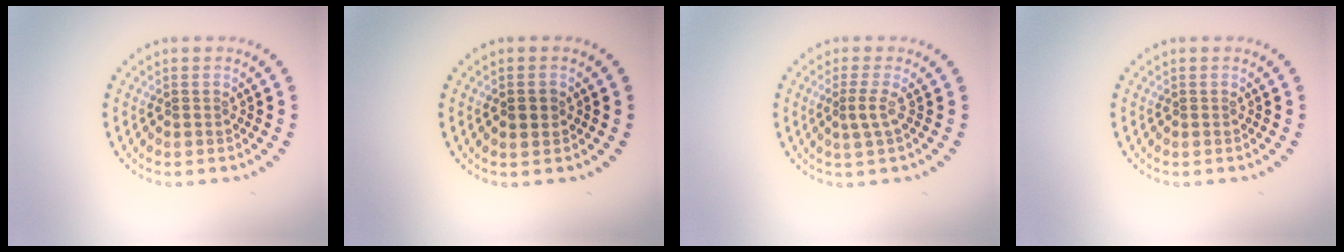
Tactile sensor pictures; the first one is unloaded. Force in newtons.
{"total": 1.2, "press": 1.2, "slide": 0.0}
{"total": 1.6, "press": 1.0, "slide": 1.2}
{"total": 0.0}